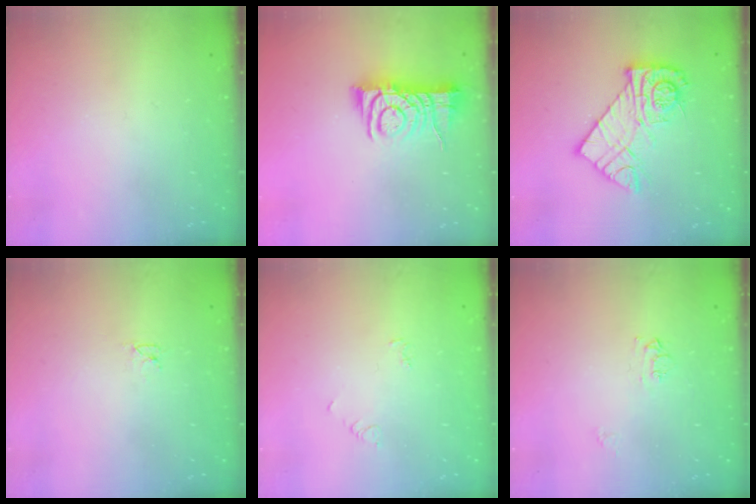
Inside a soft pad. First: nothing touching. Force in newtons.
{"total": 8.0, "press": 8.0, "slide": 0.7}
{"total": 14.6, "press": 14.6, "slide": 1.4}
{"total": 2.6, "press": 2.6, "slide": 0.3}
{"total": 3.1, "press": 3.1, "slide": 0.4}
{"total": 5.5, "press": 5.5, "slide": 0.7}